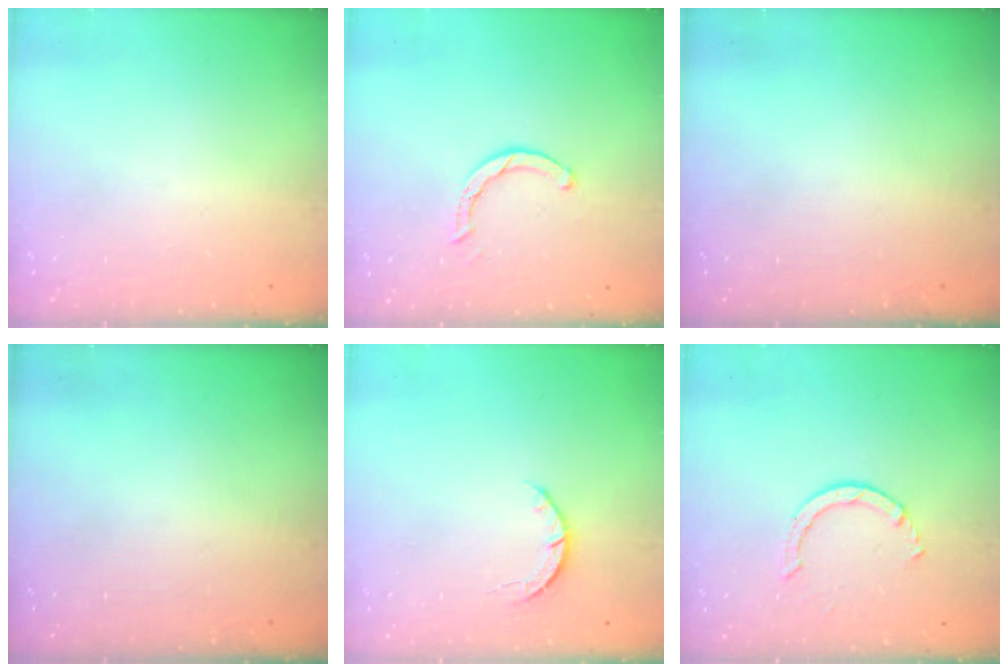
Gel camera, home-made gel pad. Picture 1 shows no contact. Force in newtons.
{"total": 2.0, "press": 2.0, "slide": 0.2}
{"total": 0.0}
{"total": 0.0}
{"total": 3.4, "press": 3.4, "slide": 0.6}
{"total": 2.2, "press": 2.2, "slide": 0.4}